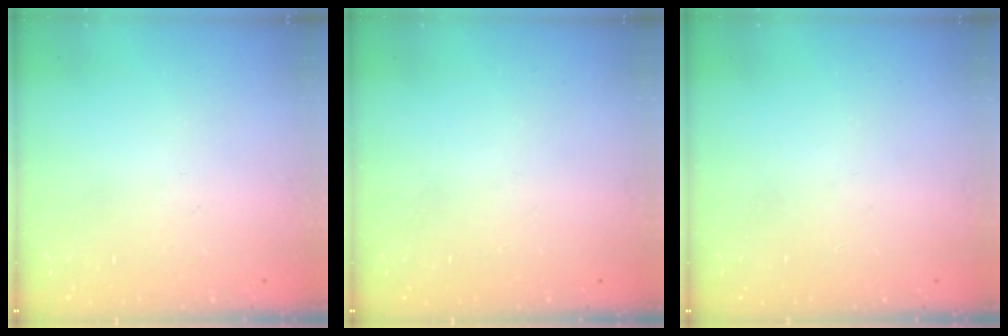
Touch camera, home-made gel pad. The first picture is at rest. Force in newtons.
{"total": 0.0}
{"total": 0.0}